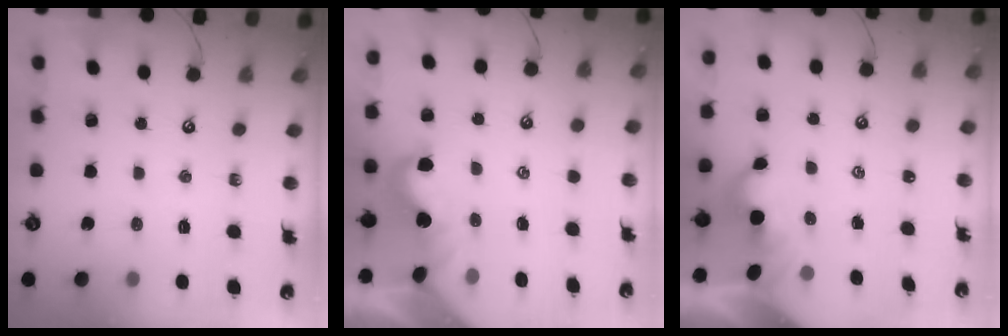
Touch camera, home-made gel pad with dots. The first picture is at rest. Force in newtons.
{"total": 0.0}
{"total": 2.1, "press": 2.1, "slide": 0.2}